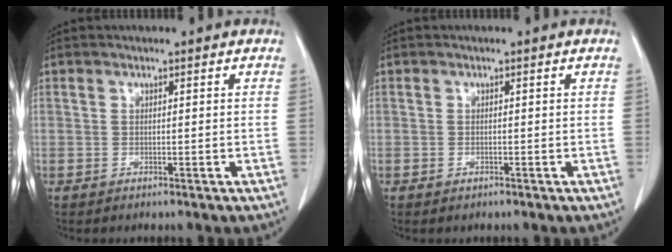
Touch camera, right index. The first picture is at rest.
{"total": 0.5, "force": [-0.3, 0.3, 0.3], "torque": [-0.008, 0.000, -0.003]}